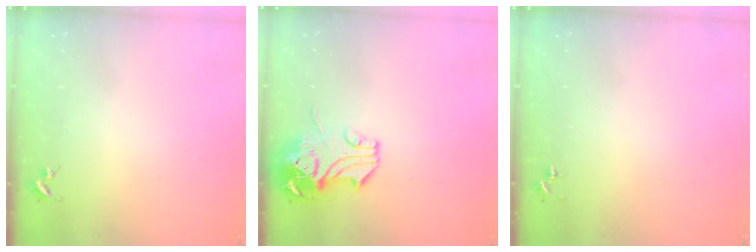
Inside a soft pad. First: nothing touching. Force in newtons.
{"total": 12.8, "press": 12.6, "slide": 2.3}
{"total": 0.0}